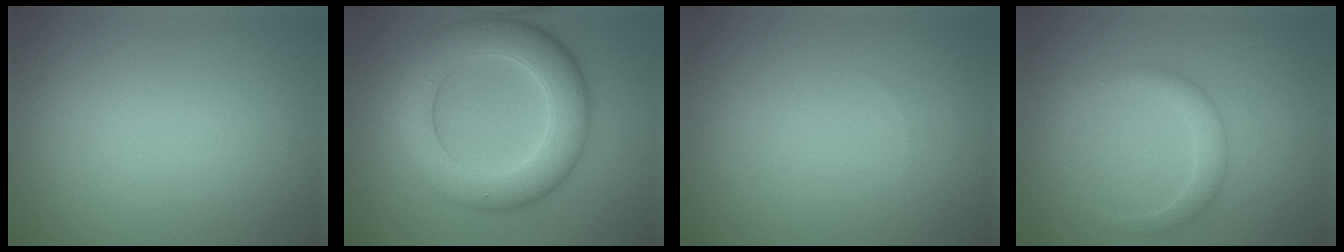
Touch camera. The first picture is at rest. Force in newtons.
{"total": 8.2, "press": 8.2, "slide": 0.2}
{"total": 0.0}
{"total": 2.2, "press": 2.2, "slide": 0.1}